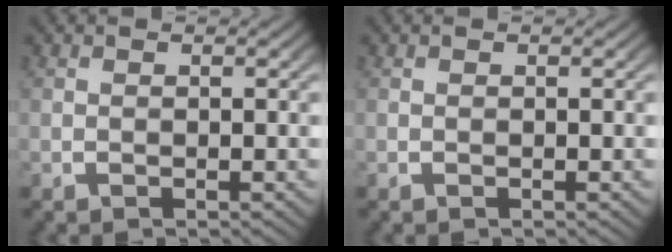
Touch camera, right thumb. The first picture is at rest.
{"total": 0.0}